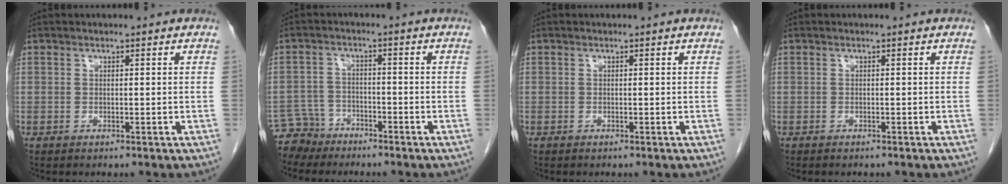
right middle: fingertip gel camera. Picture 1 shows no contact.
{"total": 4.3, "force": [-3.7, 2.0, -0.8], "torque": [0.012, -0.001, -0.072]}
{"total": 0.0}
{"total": 0.9, "force": [-0.8, 0.2, 0.3], "torque": [-0.011, -0.003, -0.010]}